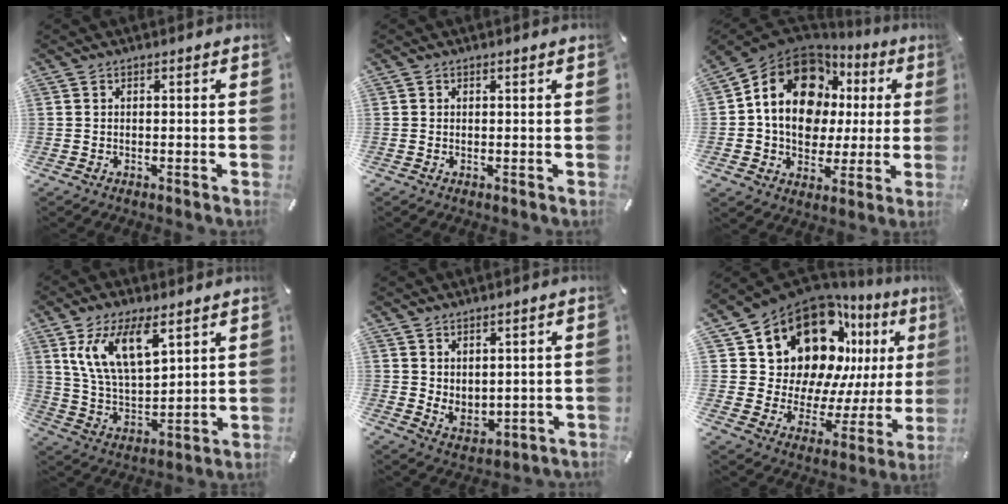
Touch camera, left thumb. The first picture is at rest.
{"total": 0.0}
{"total": 16.6, "force": [4.7, 12.7, 9.5], "torque": [-0.167, -0.026, 0.084]}
{"total": 13.1, "force": [7.9, 6.1, 8.5], "torque": [-0.190, -0.022, 0.147]}
{"total": 4.1, "force": [2.9, 2.8, 0.6], "torque": [-0.007, -0.022, 0.054]}
{"total": 20.5, "force": [12.5, 12.5, 10.2], "torque": [-0.166, -0.113, 0.232]}